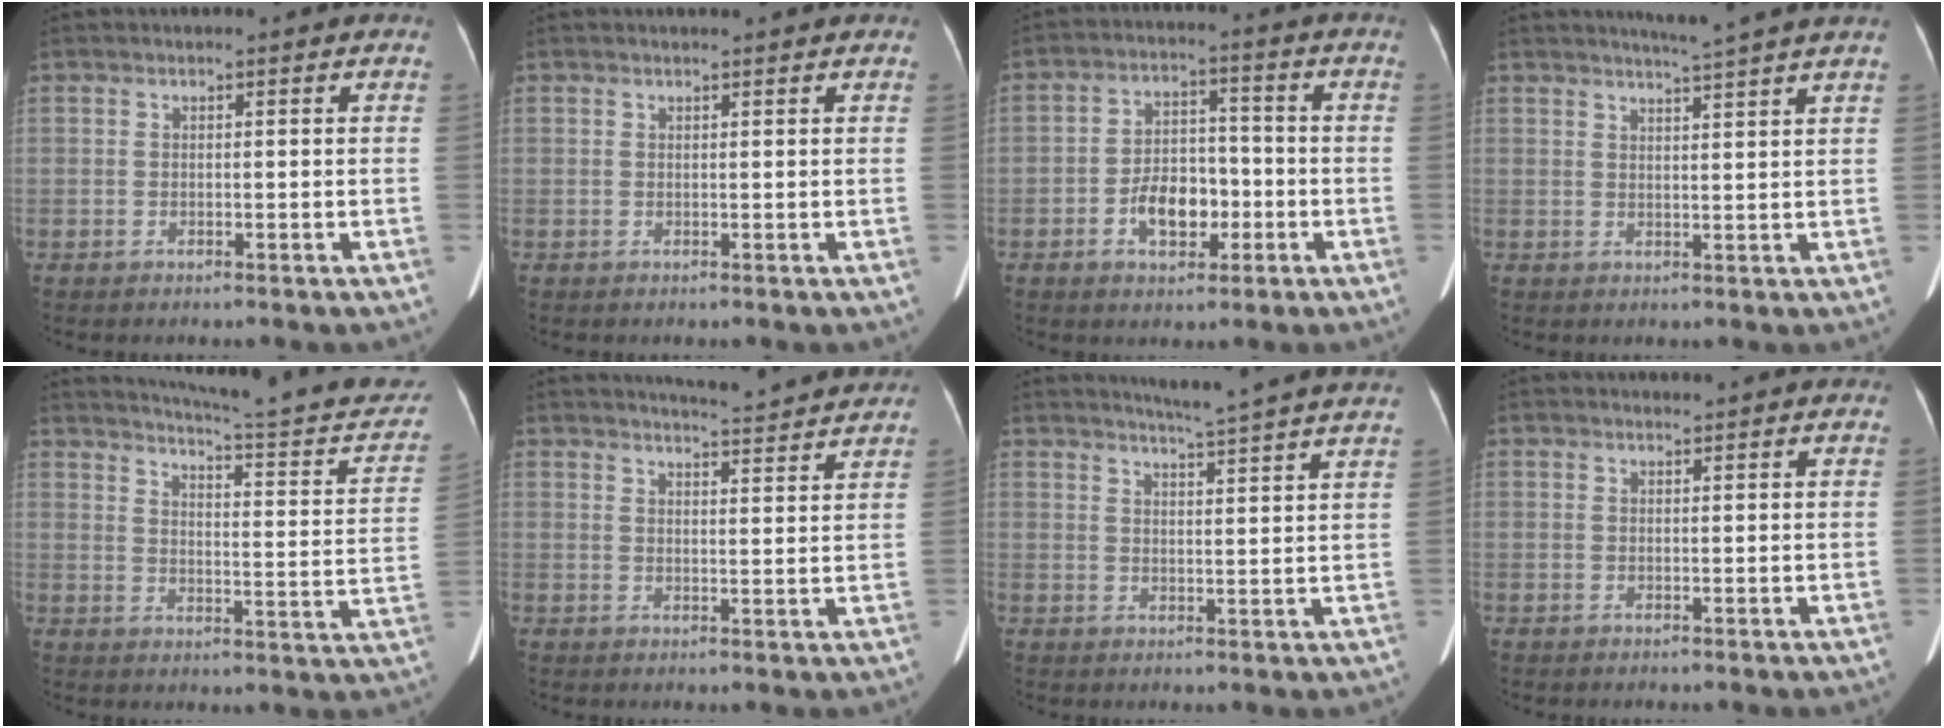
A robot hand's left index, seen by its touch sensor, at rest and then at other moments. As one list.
[{"total": 1.5, "force": [1.4, 0.0, 0.5], "torque": [-0.009, 0.009, 0.018]}, {"total": 7.4, "force": [-2.7, 4.3, 5.4], "torque": [-0.104, 0.016, -0.042]}, {"total": 5.4, "force": [4.8, -1.4, 2.1], "torque": [-0.035, -0.003, 0.059]}, {"total": 22.0, "force": [20.3, 1.2, 8.3], "torque": [-0.109, -0.065, 0.243]}, {"total": 8.9, "force": [8.7, -0.1, 2.1], "torque": [-0.040, 0.002, 0.103]}, {"total": 11.9, "force": [11.0, -1.5, 4.4], "torque": [-0.070, -0.024, 0.126]}, {"total": 2.8, "force": [2.7, 0.6, 0.6], "torque": [-0.011, 0.012, 0.023]}]